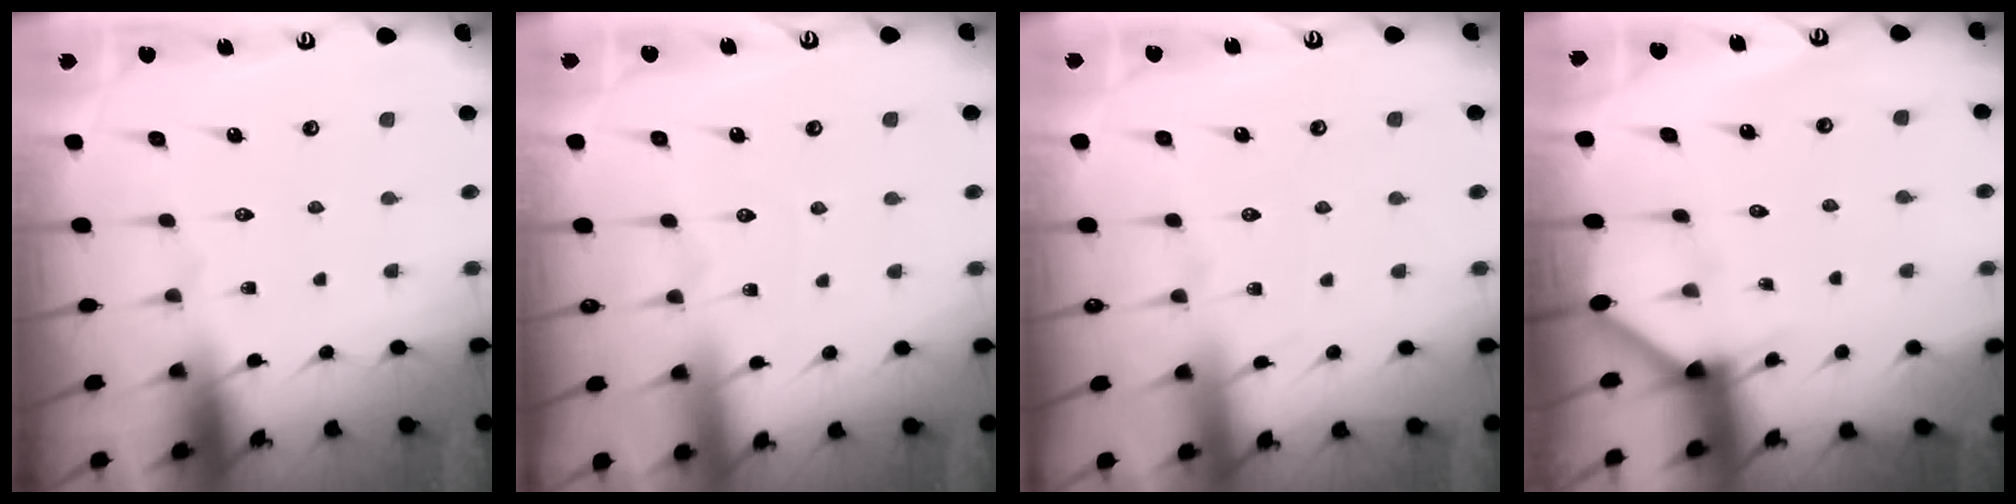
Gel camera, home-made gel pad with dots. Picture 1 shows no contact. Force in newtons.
{"total": 2.7, "press": 2.7, "slide": 0.3}
{"total": 2.6, "press": 2.6, "slide": 0.4}
{"total": 2.2, "press": 2.2, "slide": 0.2}